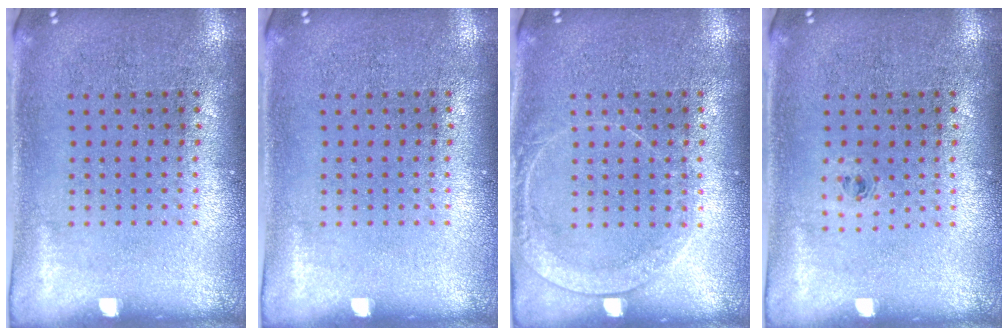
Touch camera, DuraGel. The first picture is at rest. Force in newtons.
{"total": 0.0}
{"total": 1.5, "press": 1.4, "slide": 0.4}
{"total": 0.5, "press": 0.3, "slide": 0.4}